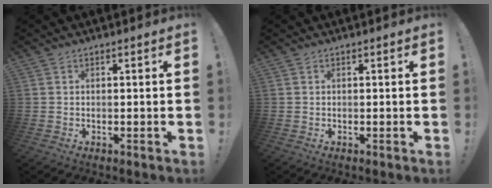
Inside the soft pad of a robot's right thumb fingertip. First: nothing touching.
{"total": 0.0}